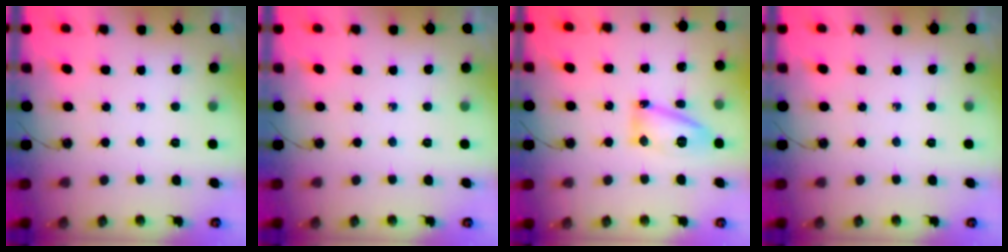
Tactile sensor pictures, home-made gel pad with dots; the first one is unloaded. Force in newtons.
{"total": 0.0}
{"total": 12.5, "press": 12.4, "slide": 1.1}
{"total": 0.0}